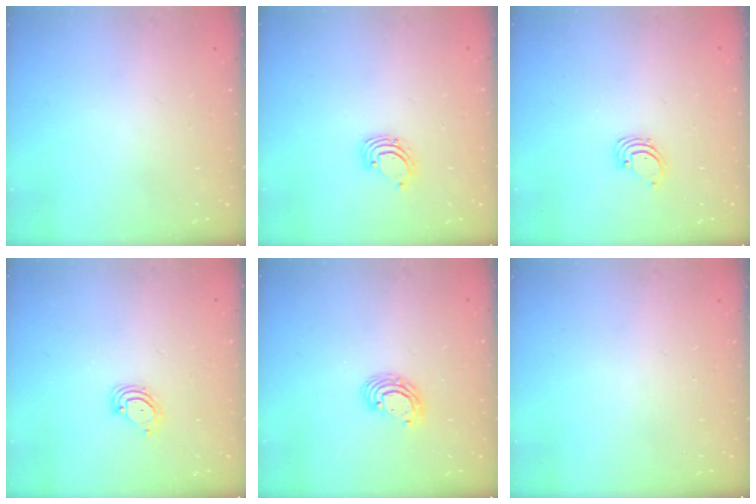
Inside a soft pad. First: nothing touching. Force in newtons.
{"total": 2.3, "press": 2.3, "slide": 0.2}
{"total": 1.6, "press": 1.6, "slide": 0.1}
{"total": 3.8, "press": 3.8, "slide": 0.2}
{"total": 5.6, "press": 5.6, "slide": 0.2}
{"total": 0.0}